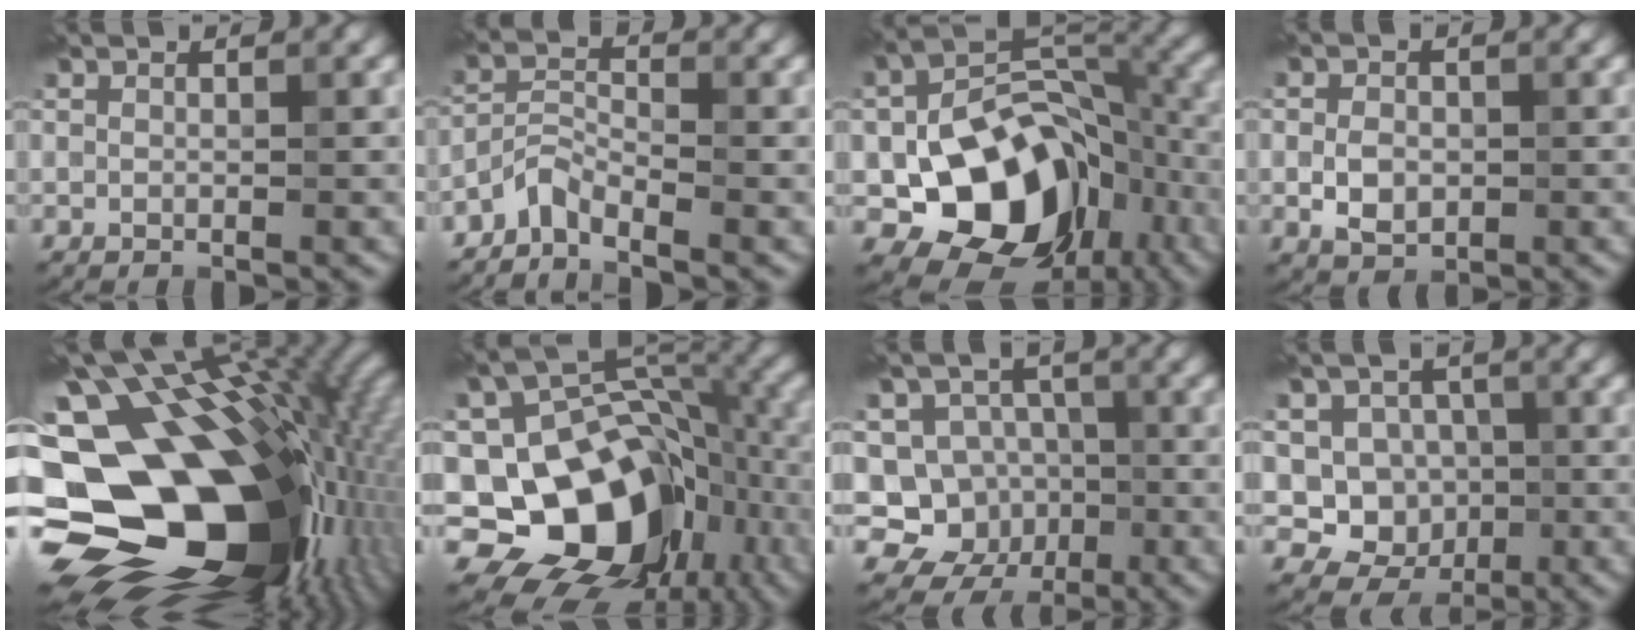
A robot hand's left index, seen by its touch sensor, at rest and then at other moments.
{"total": 2.5, "force": [-2.4, 0.1, 0.8], "torque": [-0.021, 0.012, -0.051]}
{"total": 12.3, "force": [-4.6, 8.5, 7.6], "torque": [-0.123, -0.006, -0.078]}
{"total": 2.6, "force": [-0.7, 1.7, 1.8], "torque": [-0.038, 0.000, -0.012]}
{"total": 20.9, "force": [-2.6, 13.3, 15.9], "torque": [-0.281, -0.018, -0.028]}
{"total": 14.4, "force": [-4.7, 10.2, 9.0], "torque": [-0.131, -0.003, -0.083]}
{"total": 8.9, "force": [-2.8, 7.9, 2.9], "torque": [-0.053, 0.021, -0.058]}
{"total": 7.0, "force": [-0.8, 6.4, 2.5], "torque": [-0.038, 0.017, -0.036]}